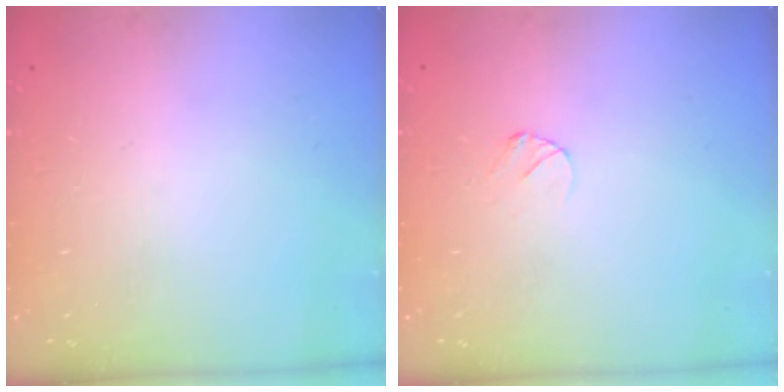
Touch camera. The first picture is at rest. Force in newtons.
{"total": 3.6, "press": 3.6, "slide": 0.2}